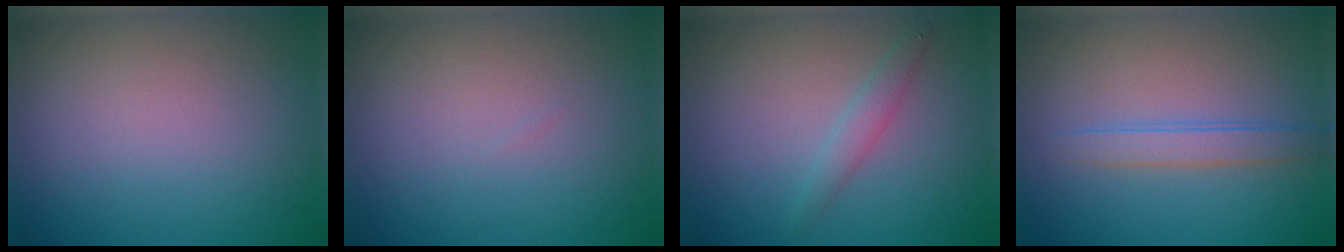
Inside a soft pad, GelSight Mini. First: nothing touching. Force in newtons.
{"total": 0.0}
{"total": 1.5, "press": 1.5, "slide": 0.0}
{"total": 1.9, "press": 1.9, "slide": 0.2}